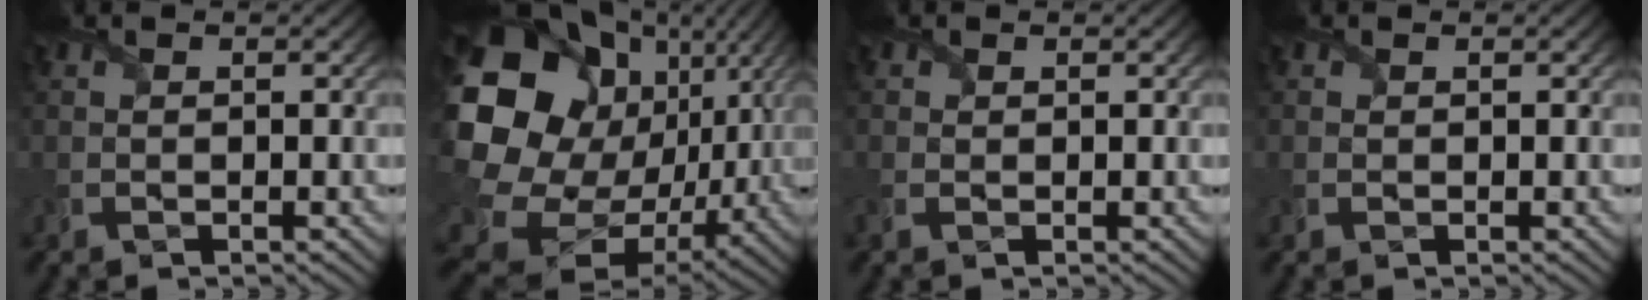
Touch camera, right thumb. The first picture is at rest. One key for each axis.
{"total": 22.7, "fx": 2.2, "fy": 18.4, "fz": 13.1, "tx": -0.317, "ty": -0.063, "tz": 0.061}
{"total": 1.7, "fx": -0.1, "fy": 1.4, "fz": 0.9, "tx": -0.026, "ty": -0.004, "tz": -0.004}
{"total": 0.0}